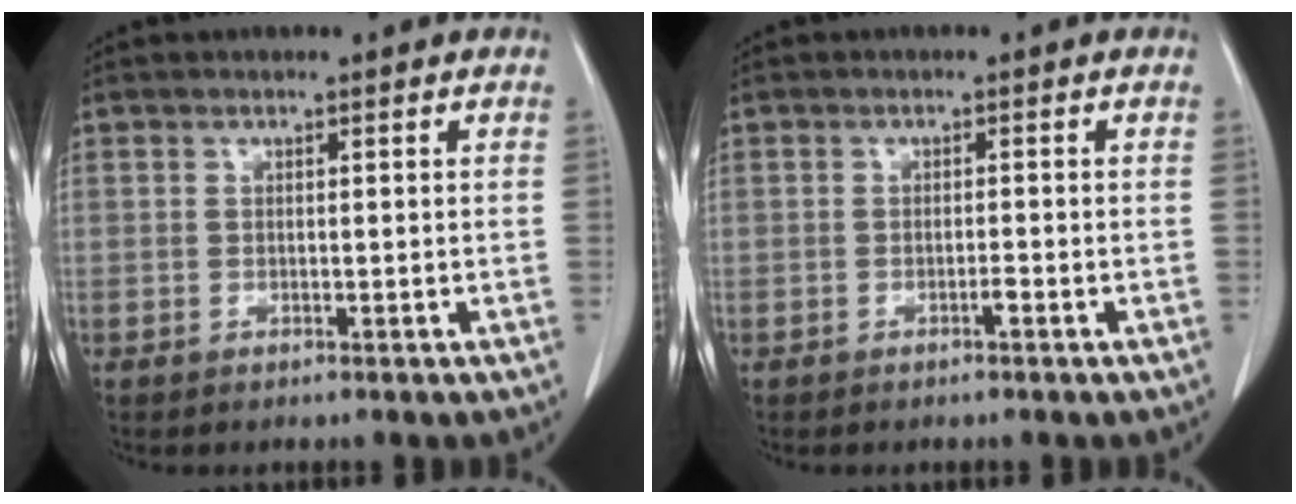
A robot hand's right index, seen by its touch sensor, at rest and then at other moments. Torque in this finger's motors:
{"motor_torque": [0.45, -0.36, 0.02, 0.05]}